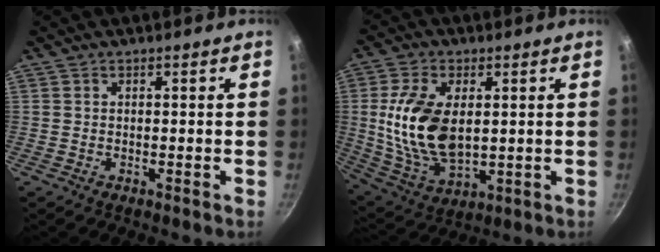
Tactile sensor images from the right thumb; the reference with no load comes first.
{"total": 16.1, "force": [1.8, 9.2, 13.1], "torque": [-0.240, -0.014, 0.043]}